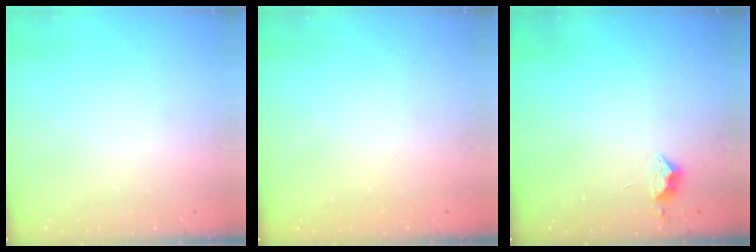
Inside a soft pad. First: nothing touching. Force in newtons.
{"total": 1.0, "press": 1.0, "slide": 0.1}
{"total": 4.7, "press": 4.6, "slide": 0.7}